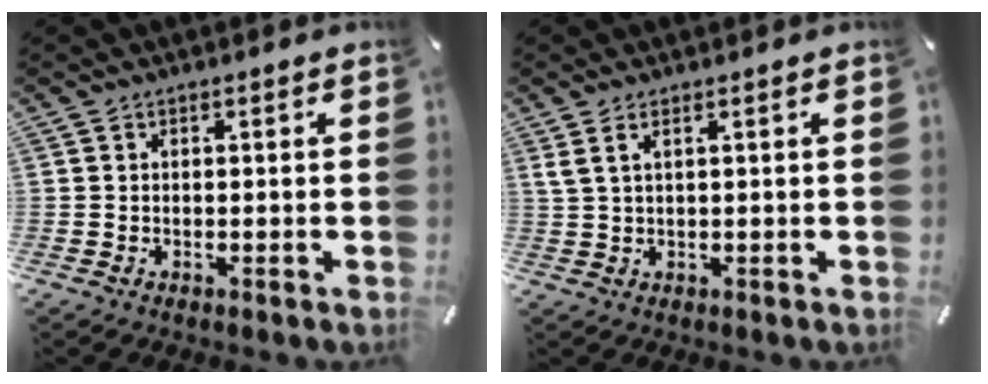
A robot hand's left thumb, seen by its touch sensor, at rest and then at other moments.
{"total": 2.5, "force": [1.1, 0.5, 2.1], "torque": [-0.047, -0.001, 0.021]}